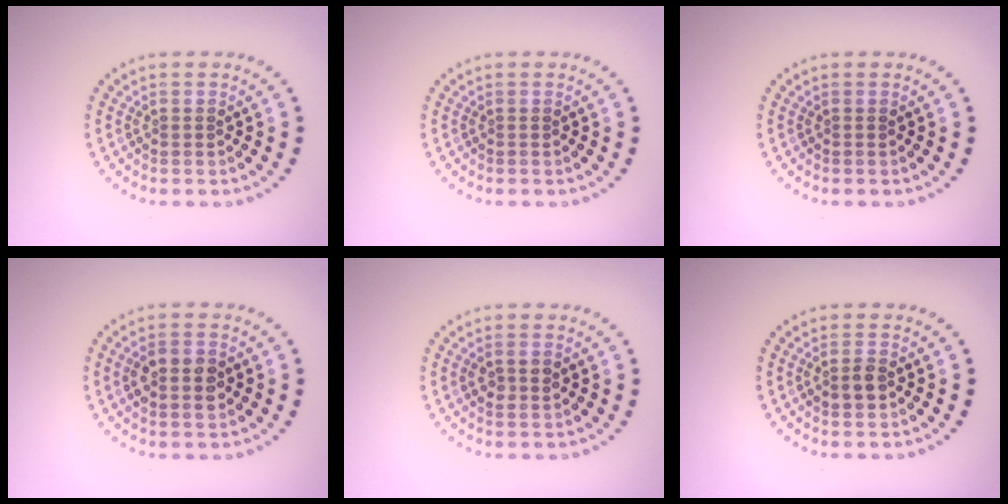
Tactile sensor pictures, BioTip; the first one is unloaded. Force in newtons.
{"total": 0.0}
{"total": 0.0}
{"total": 3.1, "press": 3.1, "slide": 0.2}
{"total": 1.5, "press": 1.5, "slide": 0.2}
{"total": 1.8, "press": 1.7, "slide": 0.4}